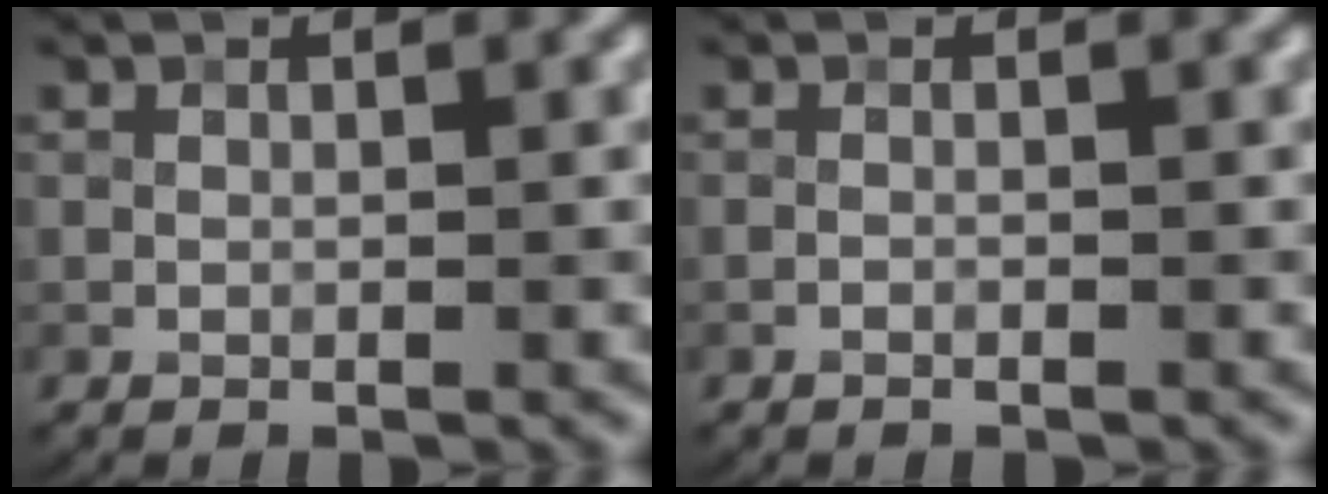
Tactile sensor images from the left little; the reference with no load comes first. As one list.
[{"total": 0.5, "force": [-0.5, -0.1, 0.0], "torque": [0.005, 0.000, -0.010]}]